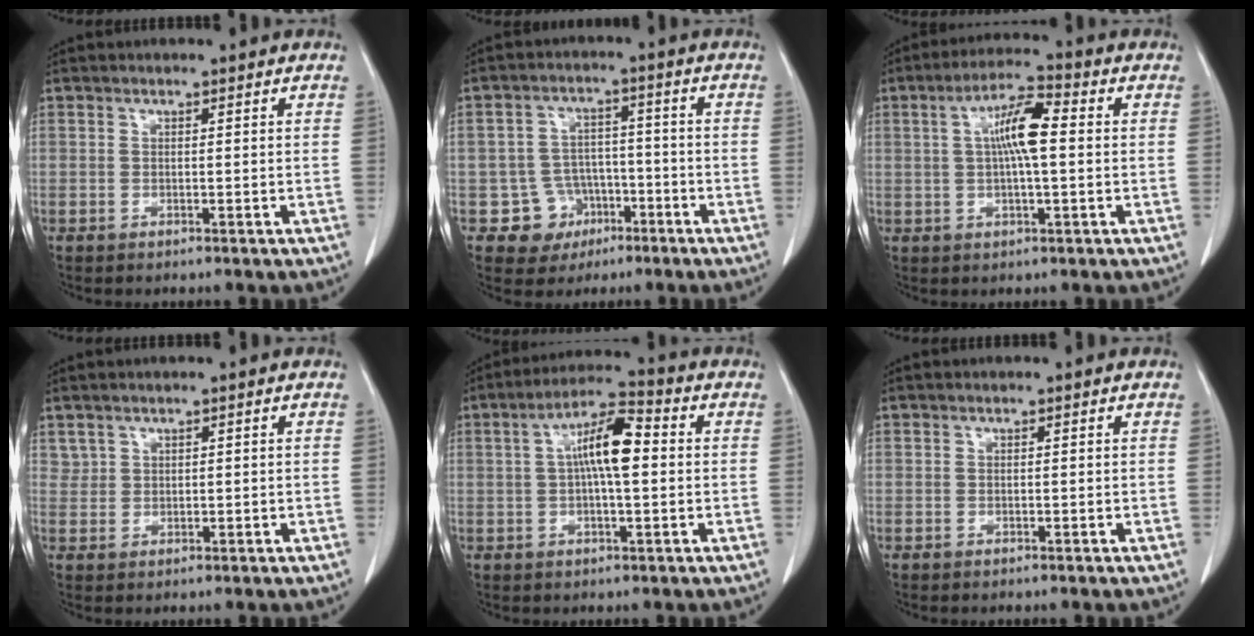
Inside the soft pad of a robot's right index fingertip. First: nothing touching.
{"total": 6.5, "force": [-2.8, 5.8, 0.5], "torque": [0.006, 0.016, -0.037]}
{"total": 7.6, "force": [0.9, 1.3, 7.5], "torque": [-0.138, 0.015, 0.012]}
{"total": 1.5, "force": [1.1, 1.1, 0.0], "torque": [0.011, 0.002, 0.020]}
{"total": 8.8, "force": [0.9, 2.0, 8.5], "torque": [-0.157, 0.021, 0.009]}
{"total": 0.0}